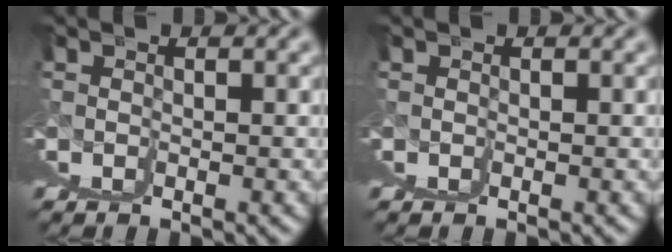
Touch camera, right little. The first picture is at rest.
{"total": 0.0}